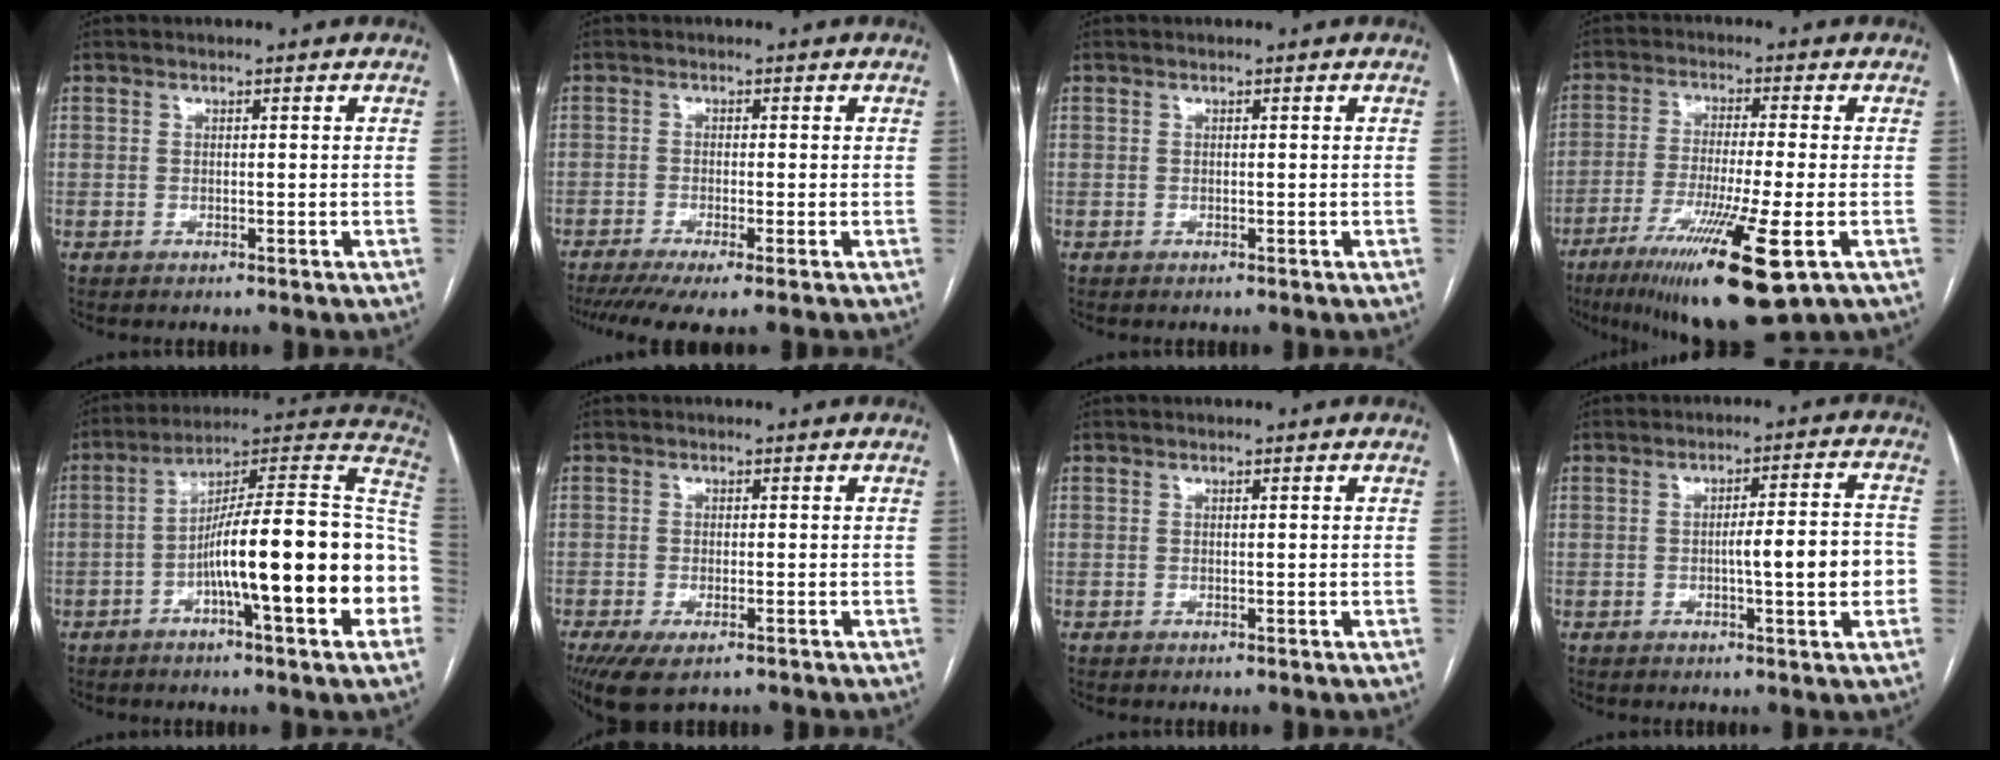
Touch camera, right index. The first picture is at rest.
{"total": 7.1, "force": [-5.0, 0.4, 5.0], "torque": [-0.077, -0.013, -0.084]}
{"total": 0.0}
{"total": 16.0, "force": [-7.5, 0.9, 14.1], "torque": [-0.241, -0.044, -0.123]}
{"total": 22.8, "force": [-5.2, 2.5, 22.0], "torque": [-0.257, 0.031, -0.076]}
{"total": 6.4, "force": [-4.1, 2.3, 4.2], "torque": [-0.071, -0.015, -0.067]}
{"total": 0.0}
{"total": 8.3, "force": [-1.5, 0.8, 8.1], "torque": [-0.112, 0.018, -0.018]}